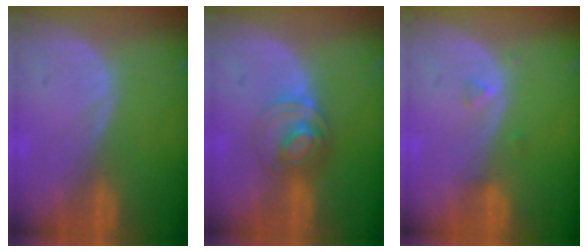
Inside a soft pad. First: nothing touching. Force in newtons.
{"total": 6.1, "press": 5.3, "slide": 3.1}
{"total": 1.2, "press": 1.2, "slide": 0.1}